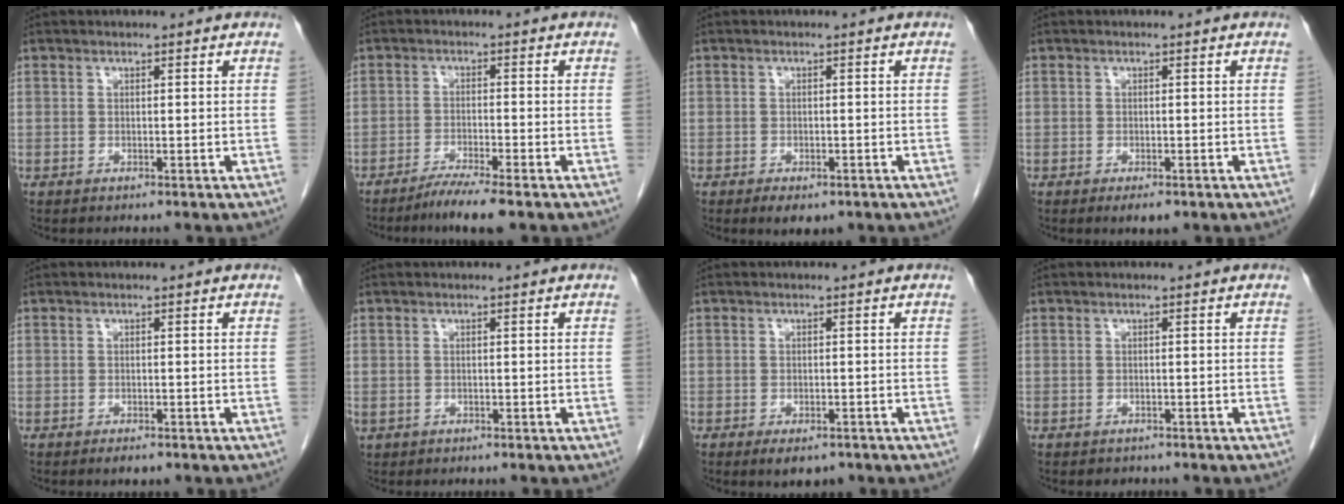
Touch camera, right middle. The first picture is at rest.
{"total": 5.0, "force": [-3.9, -0.4, 3.2], "torque": [-0.054, -0.013, -0.071]}
{"total": 3.7, "force": [-2.4, 1.8, 2.1], "torque": [-0.025, -0.003, -0.030]}
{"total": 2.2, "force": [-1.4, 0.9, 1.5], "torque": [-0.018, -0.001, -0.014]}
{"total": 1.3, "force": [-0.9, 0.6, 0.8], "torque": [-0.011, 0.000, -0.008]}
{"total": 1.4, "force": [-0.6, 1.1, 0.6], "torque": [-0.015, 0.000, -0.004]}
{"total": 3.8, "force": [-2.6, 1.8, 2.1], "torque": [-0.025, -0.003, -0.031]}
{"total": 1.3, "force": [-1.1, 0.7, 0.1], "torque": [-0.006, 0.000, -0.014]}